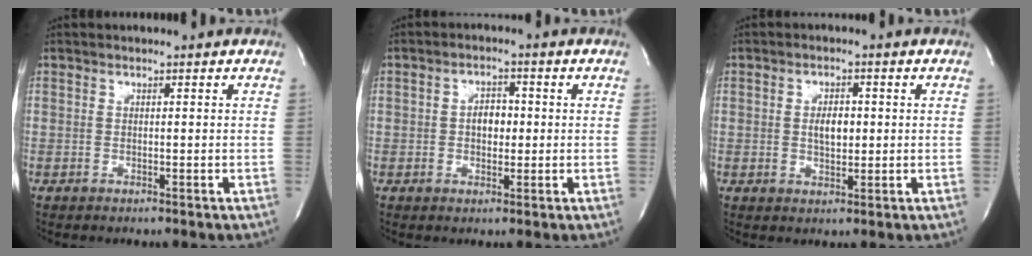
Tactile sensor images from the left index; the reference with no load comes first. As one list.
[{"total": 3.5, "force": [-0.1, 2.2, 2.7], "torque": [-0.041, 0.008, -0.001]}, {"total": 3.6, "force": [0.2, 1.8, 3.1], "torque": [-0.050, 0.000, 0.005]}]